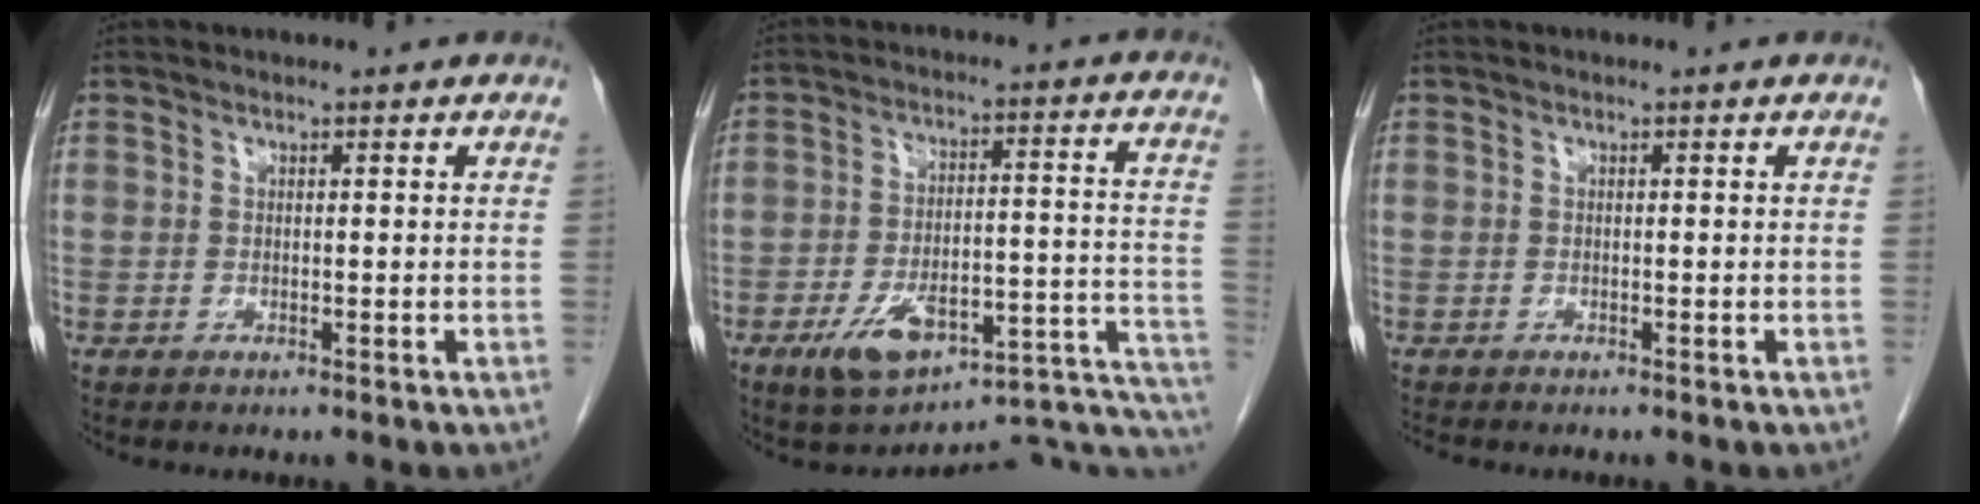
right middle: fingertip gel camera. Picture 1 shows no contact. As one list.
[{"total": 19.5, "force": [-13.9, 5.3, 12.6], "torque": [-0.107, 0.069, -0.190]}, {"total": 1.0, "force": [-0.9, 0.1, 0.3], "torque": [-0.010, -0.003, -0.015]}]